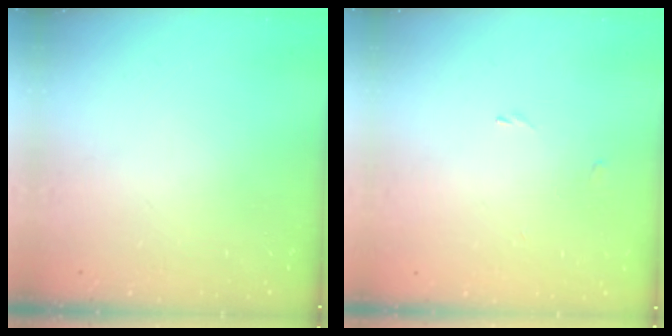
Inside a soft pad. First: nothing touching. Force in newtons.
{"total": 0.0}